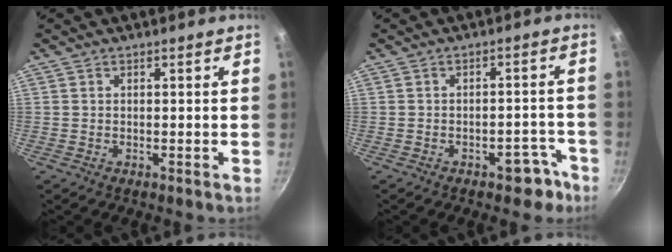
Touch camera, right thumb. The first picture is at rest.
{"total": 5.3, "force": [-3.4, 3.1, 2.7], "torque": [0.002, 0.045, -0.023]}